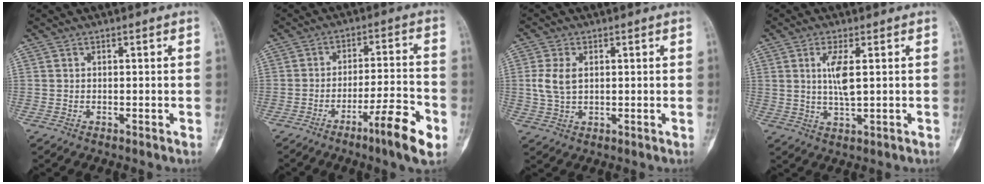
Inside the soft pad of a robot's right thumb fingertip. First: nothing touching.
{"total": 11.0, "force": [-5.7, 1.2, 9.3], "torque": [-0.148, 0.027, -0.089]}
{"total": 5.0, "force": [0.9, 3.0, 3.9], "torque": [-0.087, 0.004, 0.021]}
{"total": 5.2, "force": [1.1, 1.0, 4.9], "torque": [-0.107, -0.012, 0.026]}